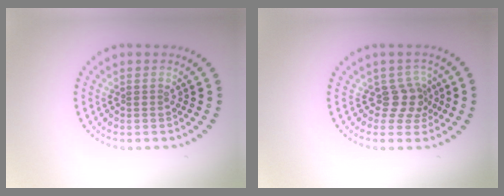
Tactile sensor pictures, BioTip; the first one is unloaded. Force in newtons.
{"total": 2.5, "press": 1.9, "slide": 1.6}